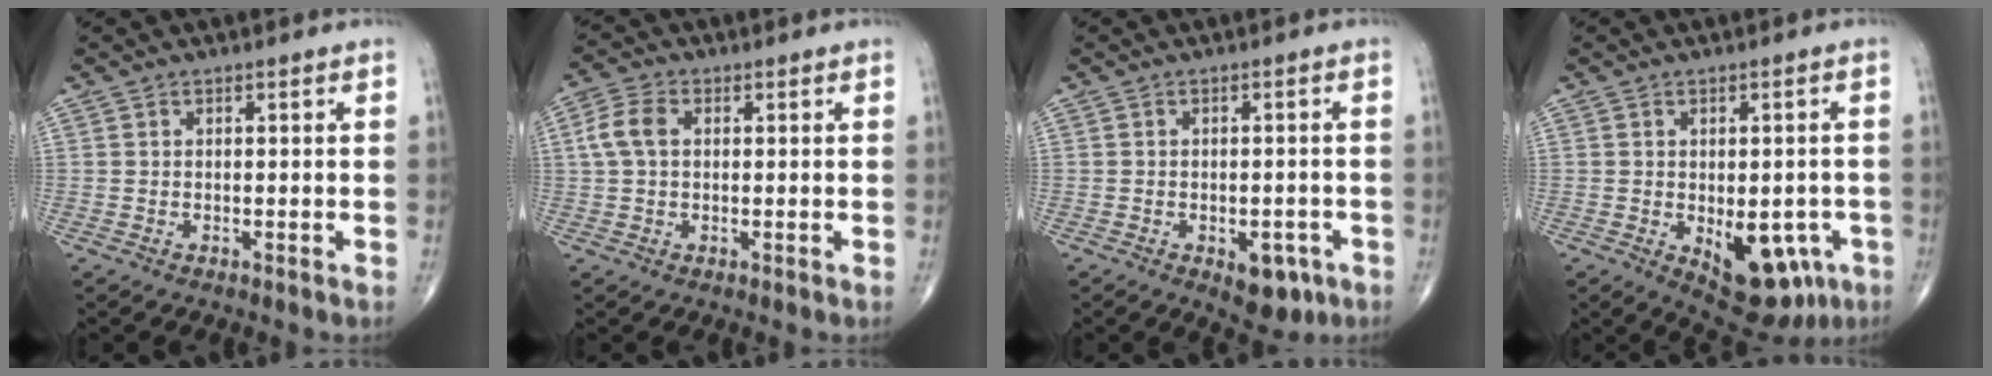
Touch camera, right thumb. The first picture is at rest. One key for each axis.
{"total": 5.3, "fx": 0.8, "fy": 3.5, "fz": 3.9, "tx": -0.091, "ty": 0.015, "tz": 0.013}
{"total": 6.0, "fx": -2.8, "fy": 3.2, "fz": 4.3, "tx": -0.035, "ty": 0.008, "tz": -0.027}
{"total": 12.7, "fx": -4.4, "fy": 6.9, "fz": 9.7, "tx": -0.093, "ty": 0.005, "tz": -0.044}